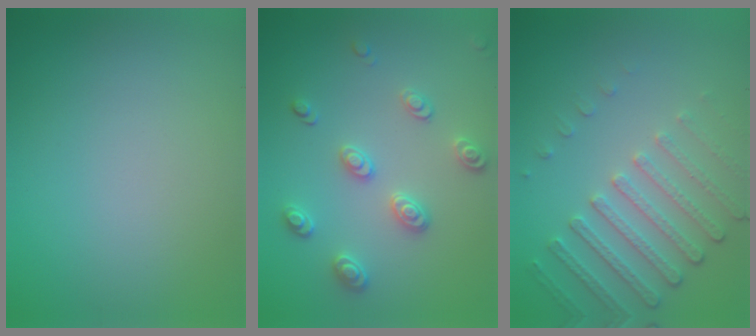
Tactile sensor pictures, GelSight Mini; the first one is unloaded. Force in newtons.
{"total": 2.8, "press": 2.6, "slide": 1.1}
{"total": 4.5, "press": 3.4, "slide": 2.9}